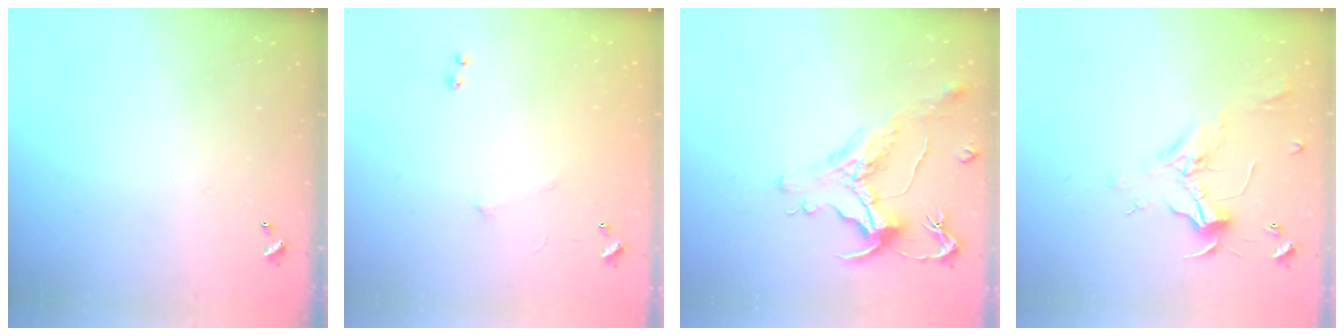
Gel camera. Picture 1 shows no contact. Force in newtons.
{"total": 5.2, "press": 5.1, "slide": 0.9}
{"total": 1.7, "press": 1.1, "slide": 1.3}
{"total": 2.3, "press": 2.2, "slide": 0.7}